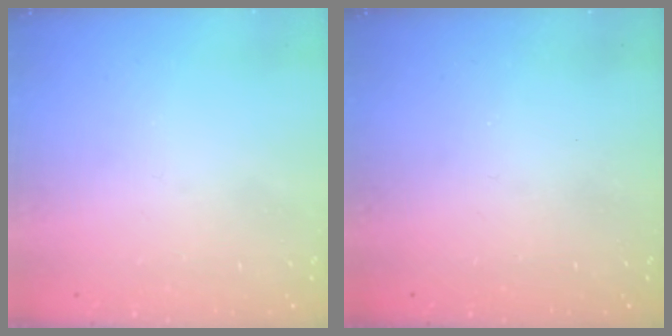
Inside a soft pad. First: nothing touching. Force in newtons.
{"total": 0.0}